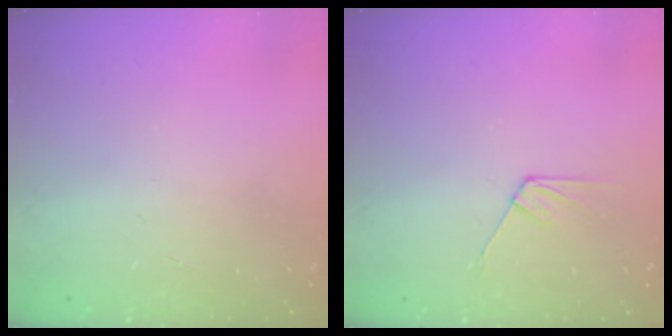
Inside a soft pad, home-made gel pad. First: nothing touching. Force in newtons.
{"total": 7.5, "press": 7.5, "slide": 0.8}